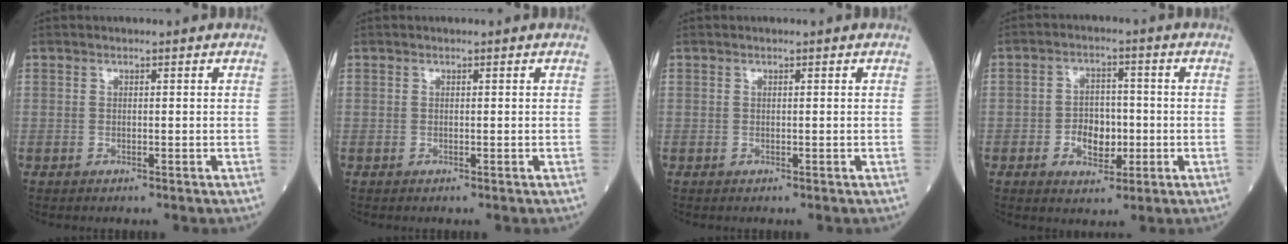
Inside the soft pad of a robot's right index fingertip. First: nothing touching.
{"total": 0.0}
{"total": 0.0}
{"total": 5.6, "force": [-1.3, 3.6, 4.1], "torque": [-0.062, 0.007, -0.018]}